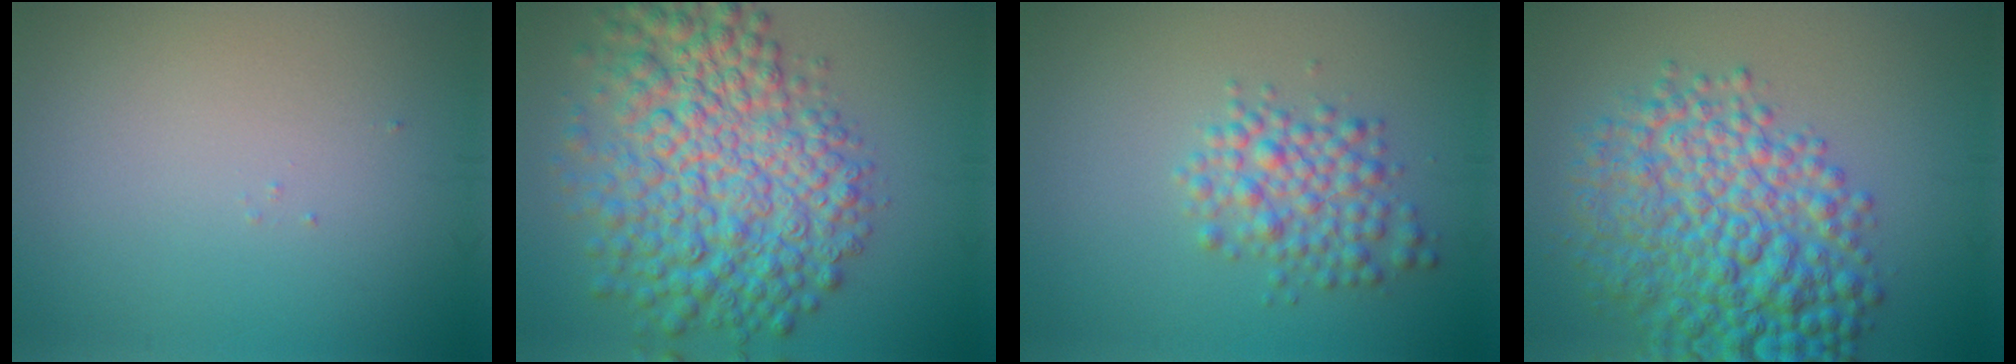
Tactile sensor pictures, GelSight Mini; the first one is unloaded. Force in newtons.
{"total": 10.4, "press": 10.4, "slide": 0.2}
{"total": 3.7, "press": 3.7, "slide": 0.1}
{"total": 9.5, "press": 9.5, "slide": 0.2}